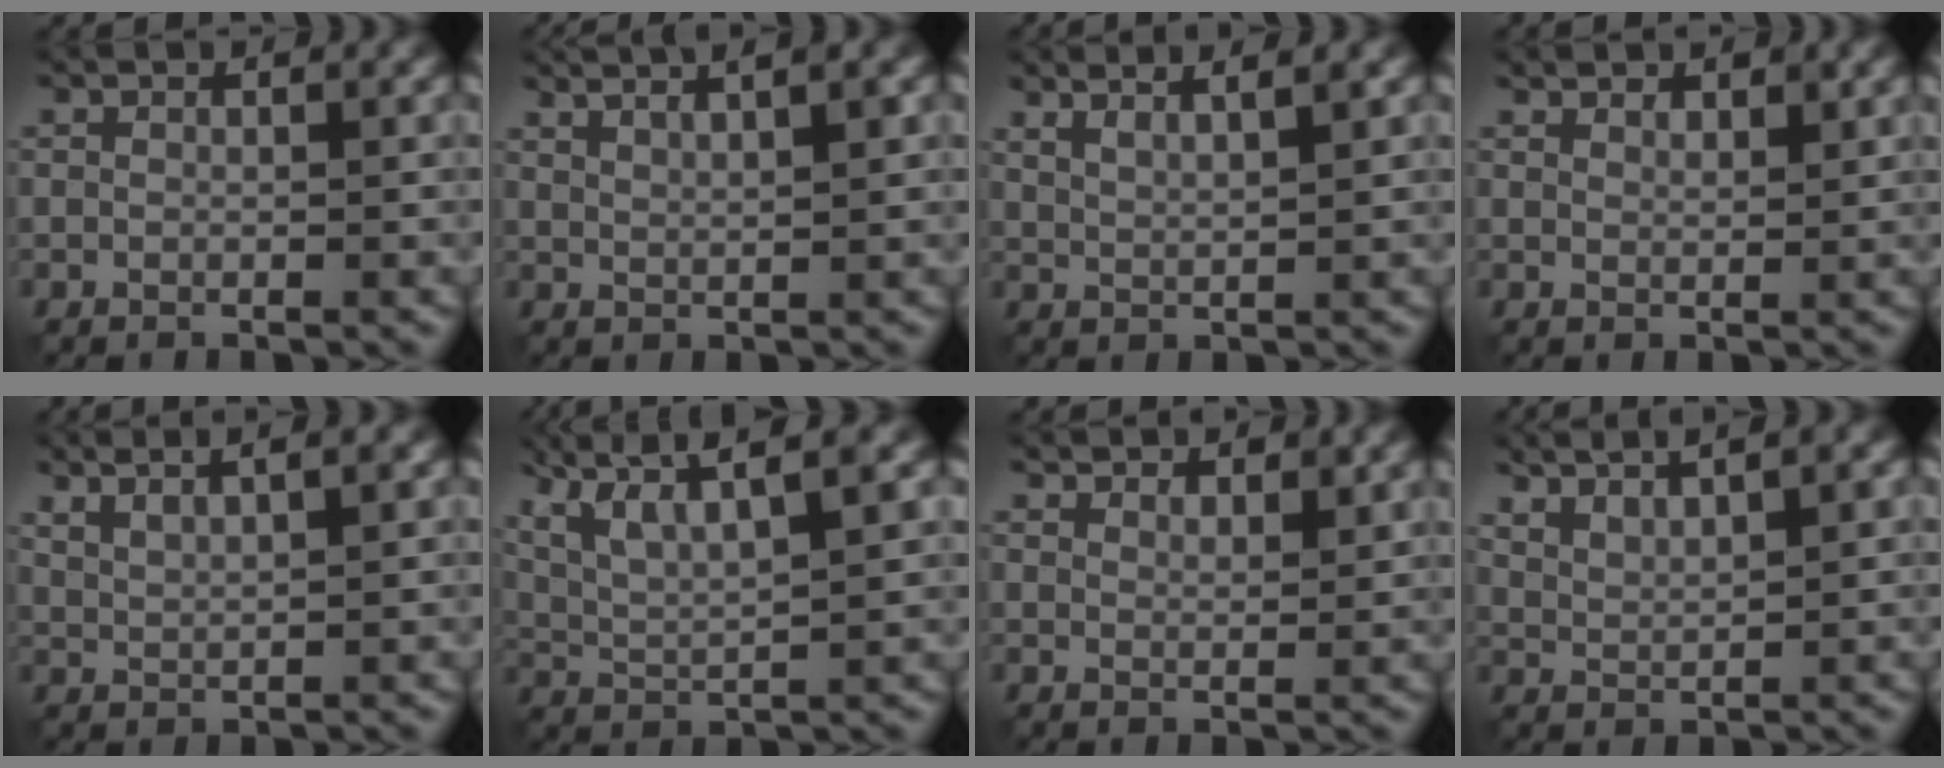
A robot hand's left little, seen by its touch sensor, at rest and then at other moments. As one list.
[{"total": 5.3, "force": [3.5, 1.5, 3.6], "torque": [-0.034, 0.023, 0.031]}, {"total": 4.1, "force": [3.1, 1.1, 2.5], "torque": [-0.022, 0.016, 0.027]}, {"total": 2.0, "force": [1.7, 0.7, 0.7], "torque": [-0.010, -0.003, 0.031]}, {"total": 4.5, "force": [3.1, 1.4, 2.9], "torque": [-0.026, 0.021, 0.030]}, {"total": 8.8, "force": [5.8, 2.1, 6.3], "torque": [-0.115, 0.029, 0.076]}, {"total": 3.3, "force": [2.8, 1.1, 1.2], "torque": [-0.020, -0.004, 0.049]}, {"total": 4.4, "force": [3.5, 0.9, 2.5], "torque": [-0.036, 0.013, 0.047]}]